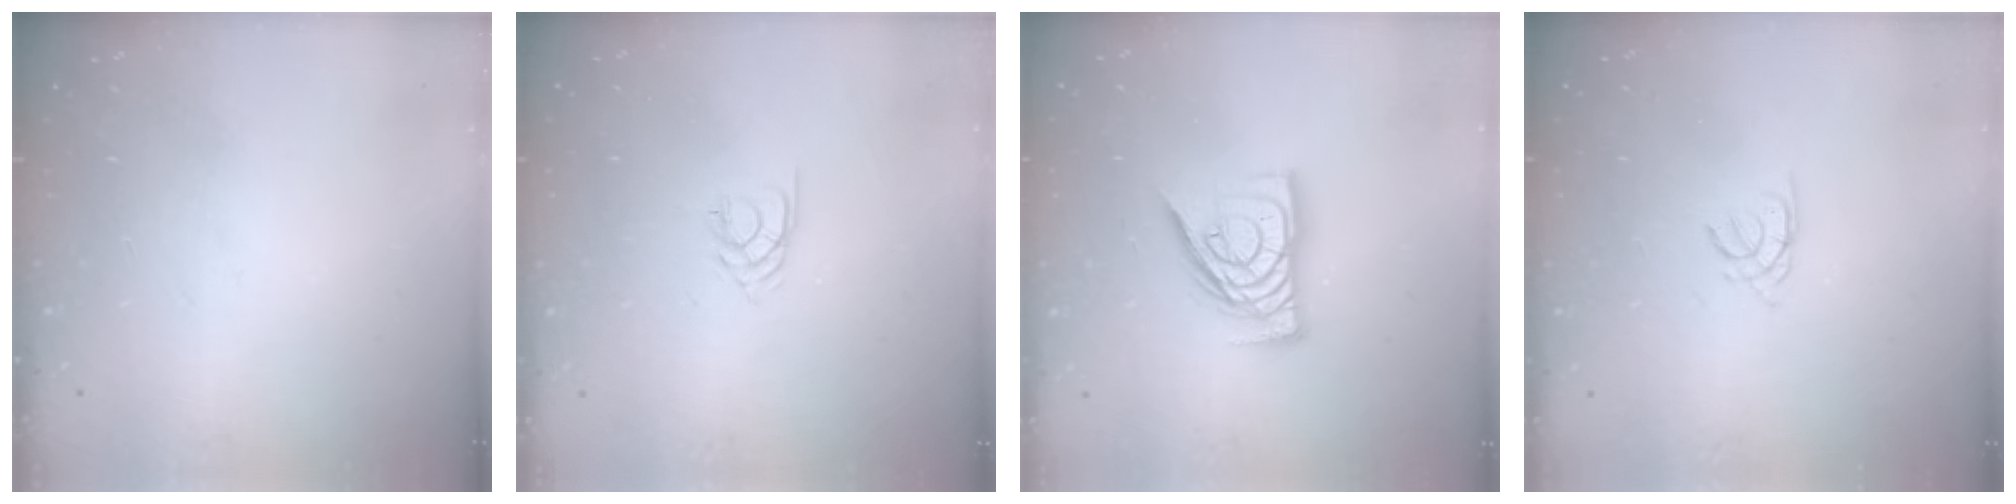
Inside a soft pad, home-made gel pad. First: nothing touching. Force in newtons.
{"total": 2.1, "press": 2.0, "slide": 0.3}
{"total": 13.3, "press": 13.2, "slide": 1.5}
{"total": 0.5, "press": 0.4, "slide": 0.3}